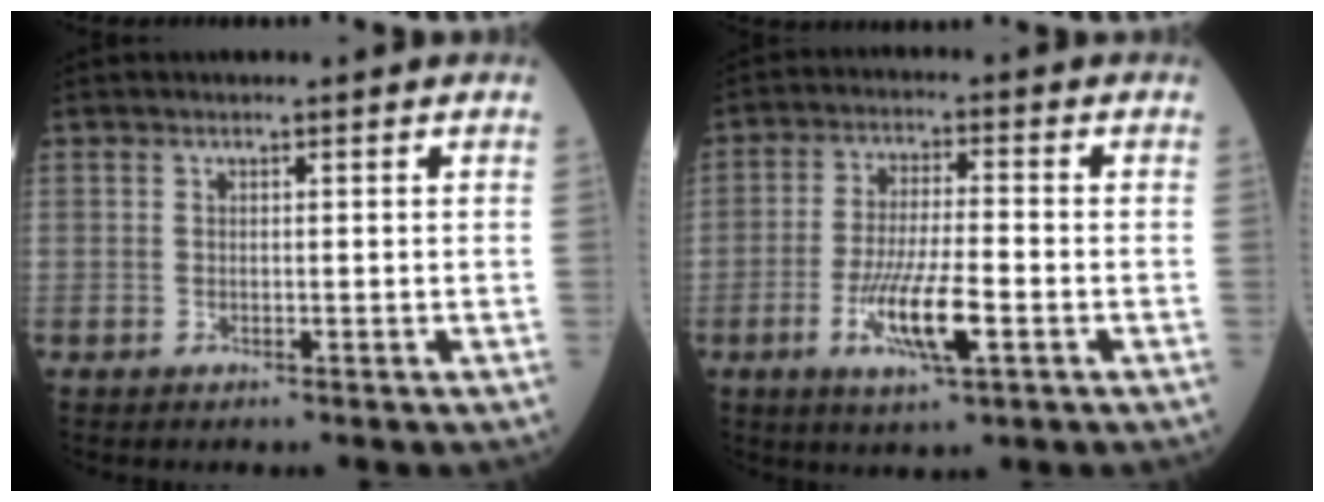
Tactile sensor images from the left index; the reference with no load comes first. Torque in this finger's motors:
{"motor_torque": [1.21, 0.24, 0.56, 0.17]}